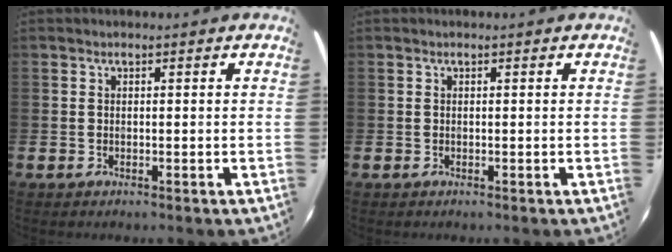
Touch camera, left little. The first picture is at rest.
{"total": 0.0}